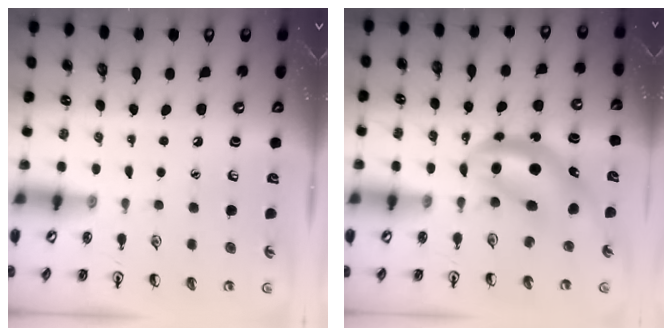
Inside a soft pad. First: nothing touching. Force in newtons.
{"total": 6.4, "press": 6.2, "slide": 1.8}